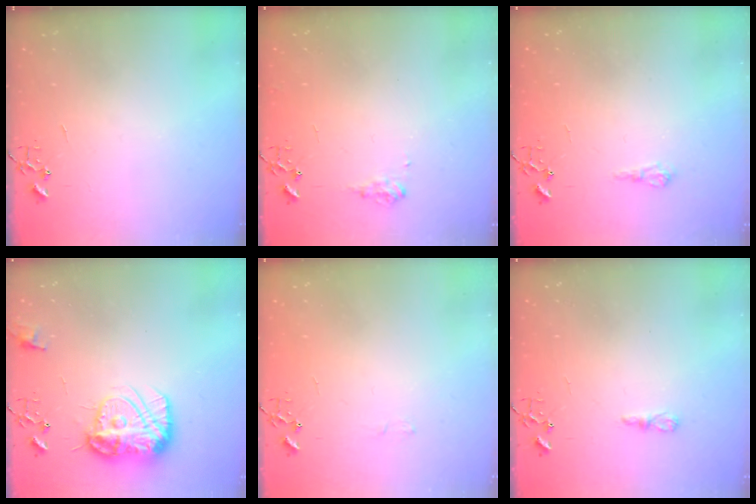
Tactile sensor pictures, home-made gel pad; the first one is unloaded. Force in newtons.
{"total": 6.9, "press": 6.8, "slide": 1.0}
{"total": 6.1, "press": 6.1, "slide": 0.7}
{"total": 15.6, "press": 15.5, "slide": 1.6}
{"total": 3.9, "press": 3.9, "slide": 0.5}
{"total": 4.5, "press": 4.5, "slide": 0.5}